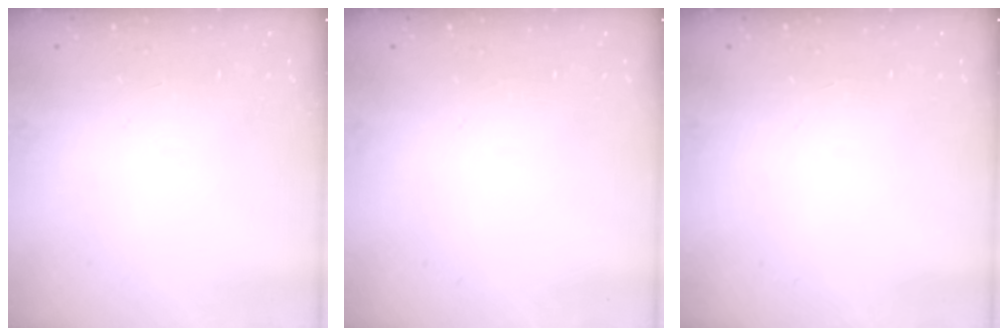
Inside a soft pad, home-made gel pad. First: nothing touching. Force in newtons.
{"total": 0.0}
{"total": 0.0}